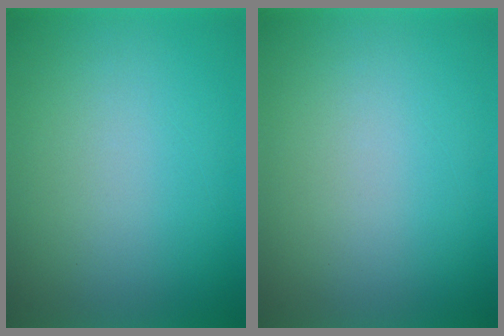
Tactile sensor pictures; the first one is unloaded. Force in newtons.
{"total": 0.0}